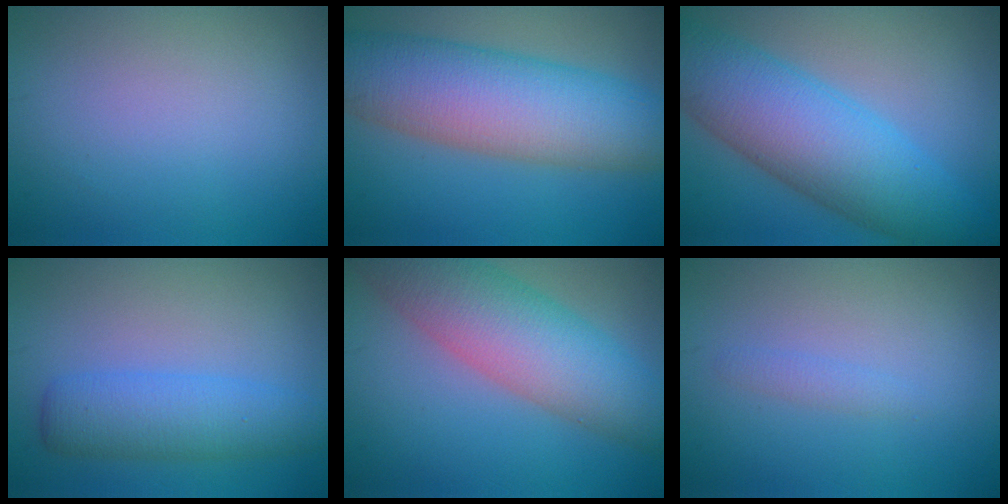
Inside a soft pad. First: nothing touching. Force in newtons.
{"total": 11.0, "press": 11.0, "slide": 0.4}
{"total": 10.3, "press": 10.3, "slide": 0.2}
{"total": 4.6, "press": 4.6, "slide": 0.1}
{"total": 8.8, "press": 8.8, "slide": 0.5}
{"total": 1.0, "press": 0.9, "slide": 0.1}